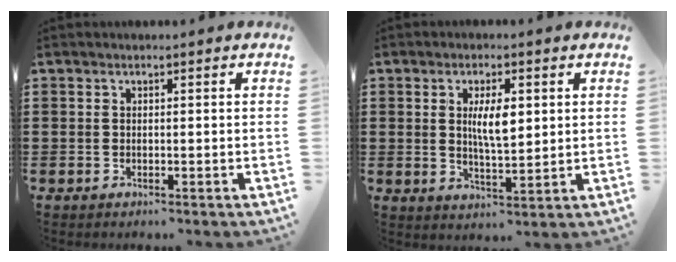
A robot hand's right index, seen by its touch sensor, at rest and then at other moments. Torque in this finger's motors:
{"motor_torque": [0.27, 0.00, 0.44, 0.07]}